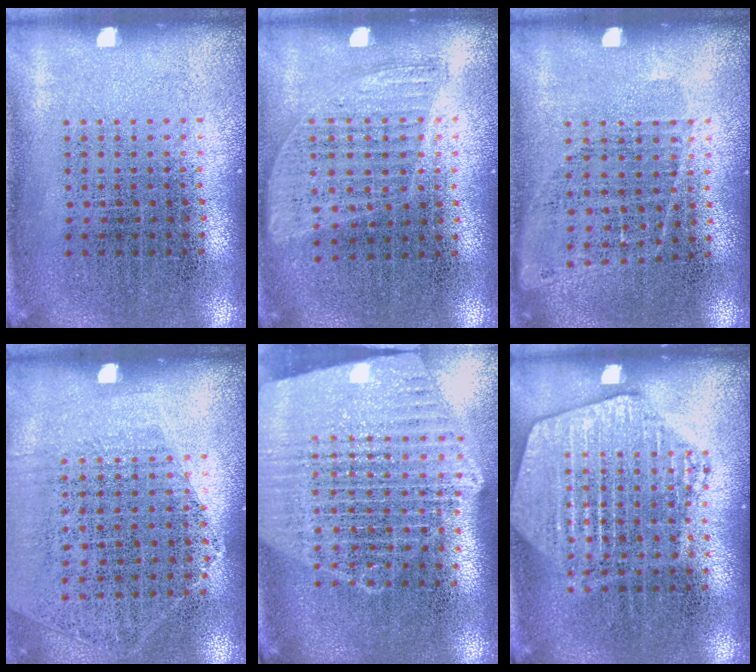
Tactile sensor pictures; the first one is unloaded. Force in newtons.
{"total": 0.9, "press": 0.8, "slide": 0.4}
{"total": 0.9, "press": 0.7, "slide": 0.5}
{"total": 1.2, "press": 1.0, "slide": 0.6}
{"total": 2.4, "press": 2.1, "slide": 1.2}
{"total": 2.8, "press": 2.7, "slide": 0.4}